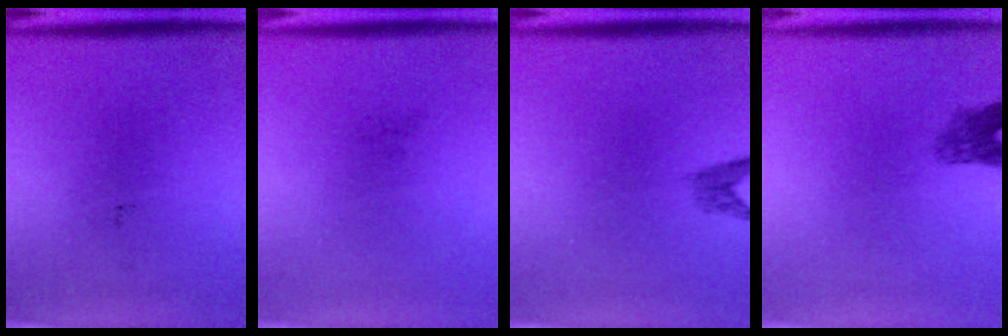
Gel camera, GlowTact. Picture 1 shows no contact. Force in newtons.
{"total": 0.0}
{"total": 1.4}
{"total": 2.4}